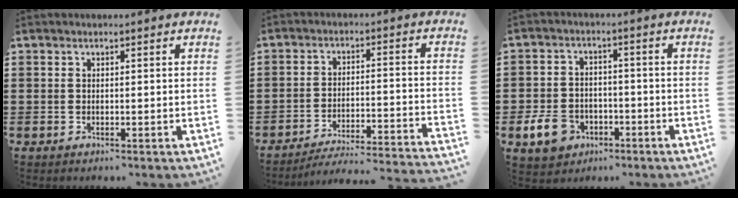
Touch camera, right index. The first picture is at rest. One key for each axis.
{"total": 3.9, "fx": -3.6, "fy": -0.2, "fz": 1.4, "tx": -0.040, "ty": -0.020, "tz": -0.079}
{"total": 6.4, "fx": -3.2, "fy": 4.5, "fz": 3.2, "tx": -0.085, "ty": 0.008, "tz": -0.065}